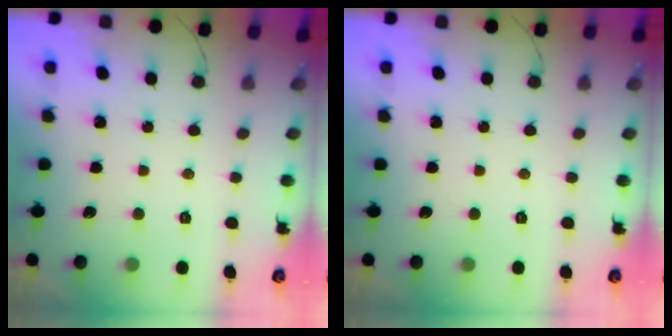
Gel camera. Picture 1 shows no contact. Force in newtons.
{"total": 0.0}